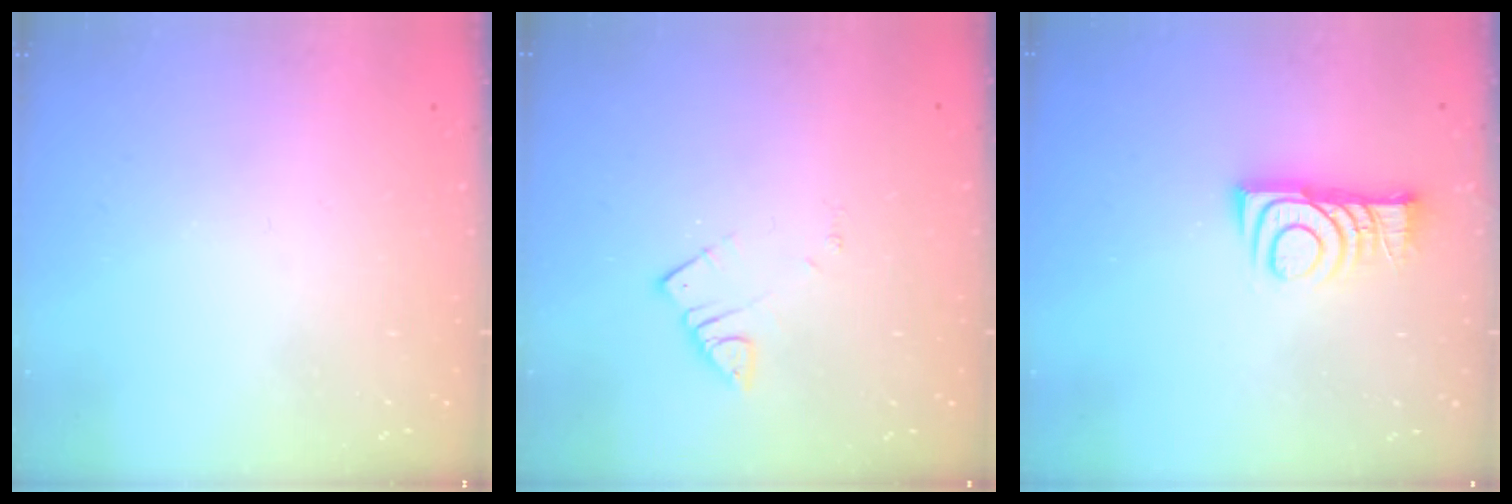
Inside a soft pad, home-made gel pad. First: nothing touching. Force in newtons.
{"total": 2.8, "press": 2.7, "slide": 0.3}
{"total": 8.7, "press": 8.7, "slide": 0.8}